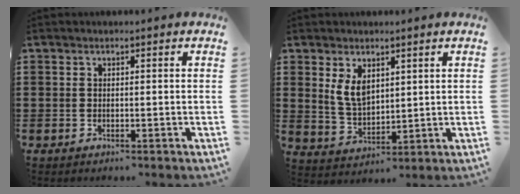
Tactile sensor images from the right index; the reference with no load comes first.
{"total": 4.9, "force": [2.2, 2.8, 3.4], "torque": [-0.075, 0.005, 0.041]}